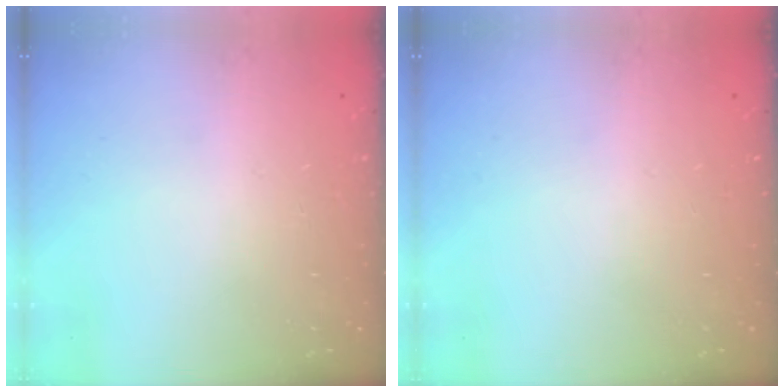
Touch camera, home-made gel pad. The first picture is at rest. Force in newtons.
{"total": 0.0}